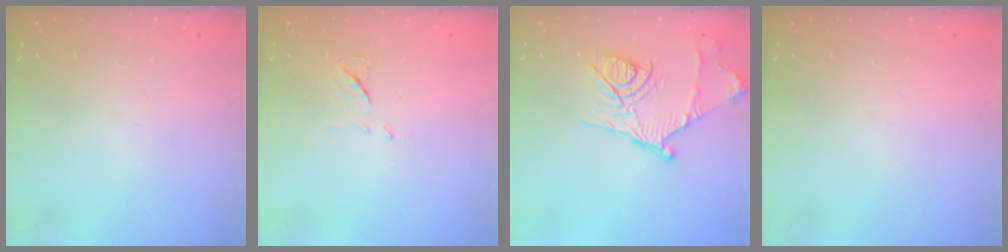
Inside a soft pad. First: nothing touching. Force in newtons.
{"total": 7.0, "press": 7.0, "slide": 0.3}
{"total": 15.1, "press": 15.0, "slide": 1.3}
{"total": 1.5, "press": 1.5, "slide": 0.1}